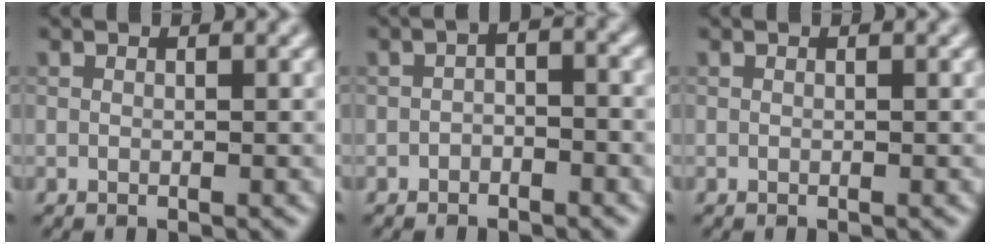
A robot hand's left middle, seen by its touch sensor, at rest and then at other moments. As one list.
[{"total": 1.7, "force": [-0.9, 0.9, 1.2], "torque": [-0.022, 0.006, -0.019]}, {"total": 0.0}]